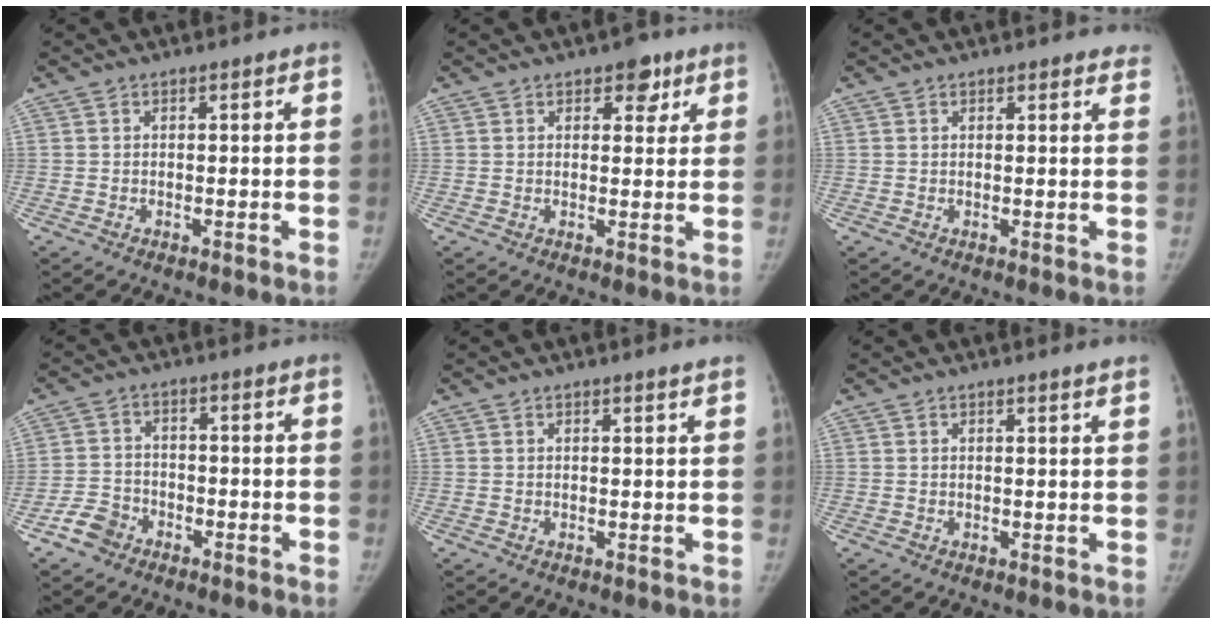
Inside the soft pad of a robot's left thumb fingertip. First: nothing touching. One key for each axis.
{"total": 4.2, "fx": 2.4, "fy": 2.6, "fz": 2.3, "tx": -0.001, "ty": -0.009, "tz": 0.027}
{"total": 3.1, "fx": 2.9, "fy": 1.0, "fz": 0.7, "tx": 0.018, "ty": -0.008, "tz": 0.017}
{"total": 4.7, "fx": -3.1, "fy": 3.3, "fz": 1.2, "tx": -0.014, "ty": 0.022, "tz": -0.062}
{"total": 1.5, "fx": 1.3, "fy": -0.3, "fz": 0.8, "tx": -0.005, "ty": -0.004, "tz": 0.016}
{"total": 1.9, "fx": 1.6, "fy": -0.3, "fz": 0.9, "tx": -0.006, "ty": -0.005, "tz": 0.016}